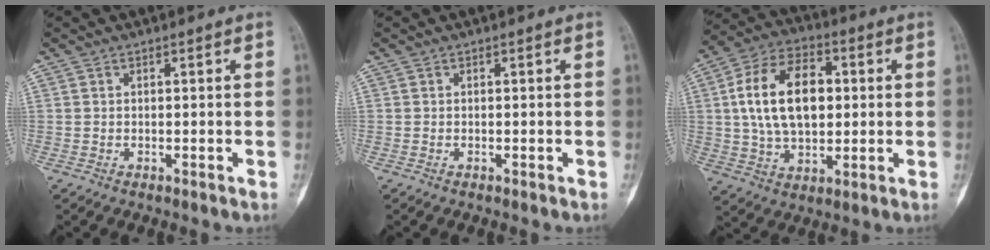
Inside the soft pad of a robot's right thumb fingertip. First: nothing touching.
{"total": 0.0}
{"total": 17.0, "force": [2.2, 10.6, 13.2], "torque": [-0.210, 0.011, 0.037]}